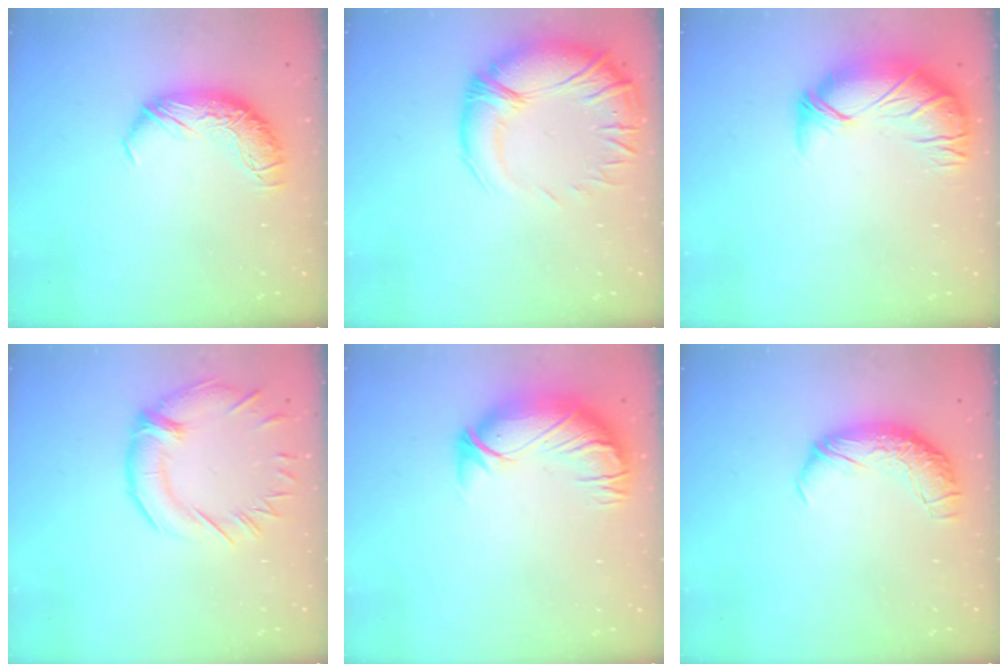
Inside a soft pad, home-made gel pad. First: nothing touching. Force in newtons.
{"total": 6.5, "press": 4.8, "slide": 4.3}
{"total": 2.5, "press": 0.5, "slide": 2.5}
{"total": 2.0, "press": 1.7, "slide": 1.0}
{"total": 3.0, "press": 0.2, "slide": 2.9}
{"total": 2.3, "press": 1.0, "slide": 2.1}